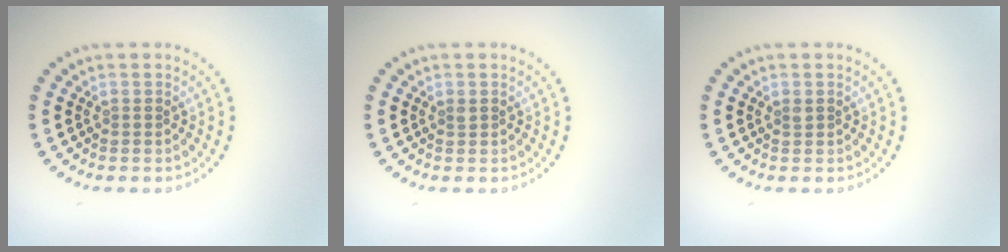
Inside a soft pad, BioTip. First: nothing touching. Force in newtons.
{"total": 0.6, "press": 0.5, "slide": 0.3}
{"total": 0.6, "press": 0.5, "slide": 0.3}